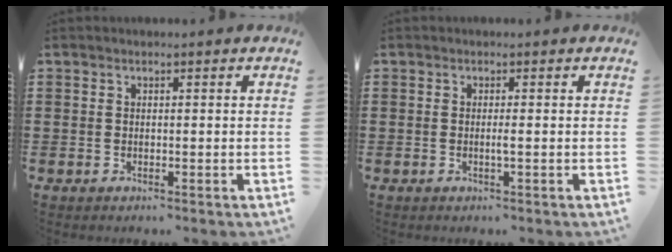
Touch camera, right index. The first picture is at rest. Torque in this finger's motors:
{"motor_torque": [0.73, 0.05, 0.02, 0.03]}